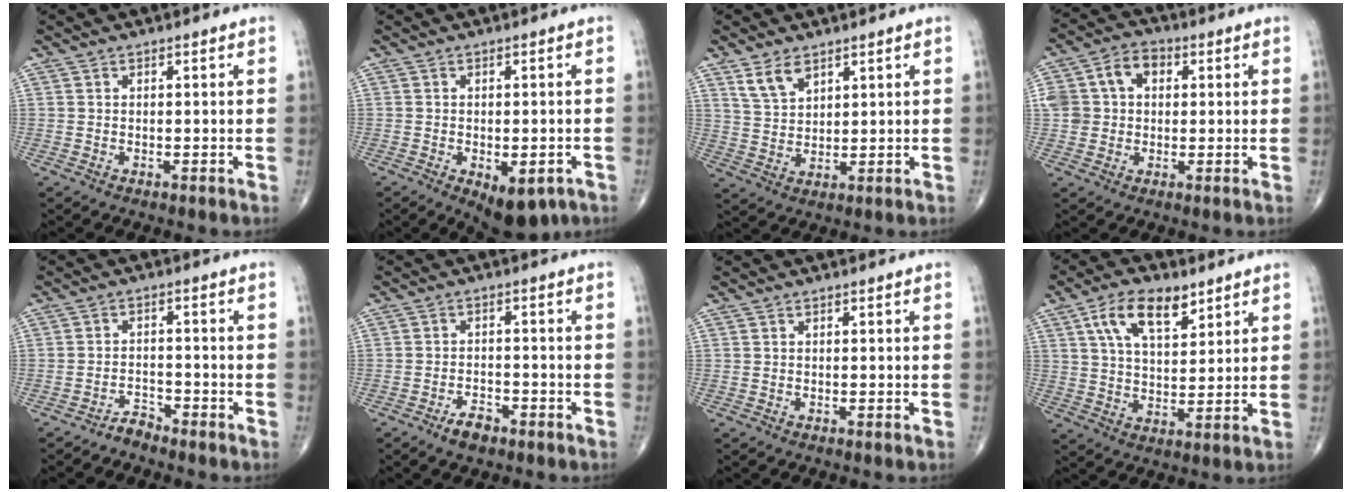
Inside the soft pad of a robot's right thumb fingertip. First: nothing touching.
{"total": 9.2, "force": [-4.2, 4.5, 6.8], "torque": [-0.082, 0.005, -0.048]}
{"total": 5.5, "force": [3.6, 3.0, 3.0], "torque": [-0.047, -0.019, 0.077]}
{"total": 9.8, "force": [2.1, 7.8, 5.5], "torque": [-0.089, 0.024, 0.034]}
{"total": 2.5, "force": [-2.4, 0.6, 0.2], "torque": [-0.001, 0.010, -0.043]}
{"total": 2.7, "force": [-1.9, 1.2, 1.3], "torque": [-0.023, 0.009, -0.032]}
{"total": 0.0}
{"total": 11.2, "force": [5.8, 5.6, 7.9], "torque": [-0.124, -0.020, 0.107]}